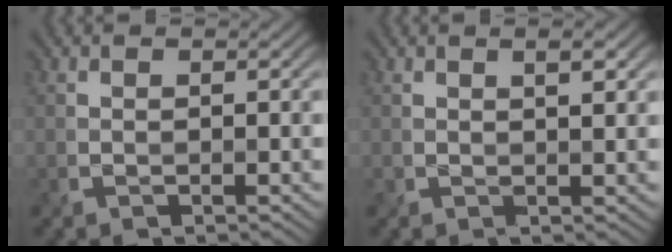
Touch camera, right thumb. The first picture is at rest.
{"total": 1.9, "force": [1.0, 0.3, 1.6], "torque": [-0.028, 0.000, 0.017]}